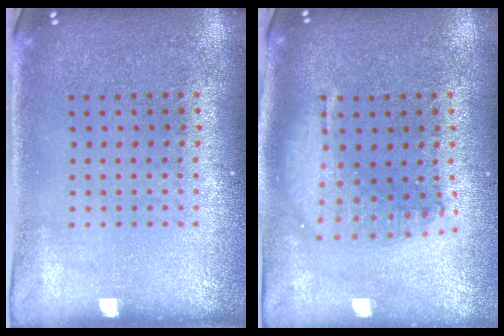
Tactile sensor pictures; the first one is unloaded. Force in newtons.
{"total": 1.8, "press": 1.5, "slide": 0.9}